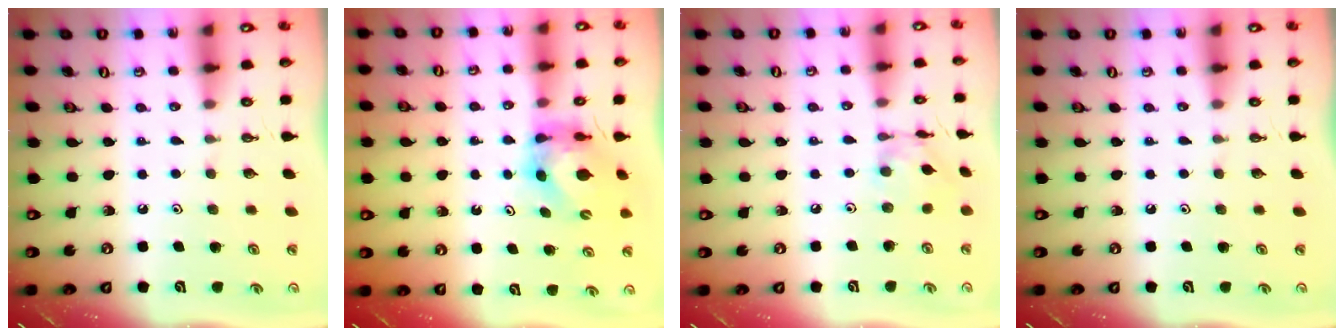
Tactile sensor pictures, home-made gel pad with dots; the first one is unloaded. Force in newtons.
{"total": 5.8, "press": 5.8, "slide": 0.6}
{"total": 6.5, "press": 6.5, "slide": 0.4}
{"total": 0.0}